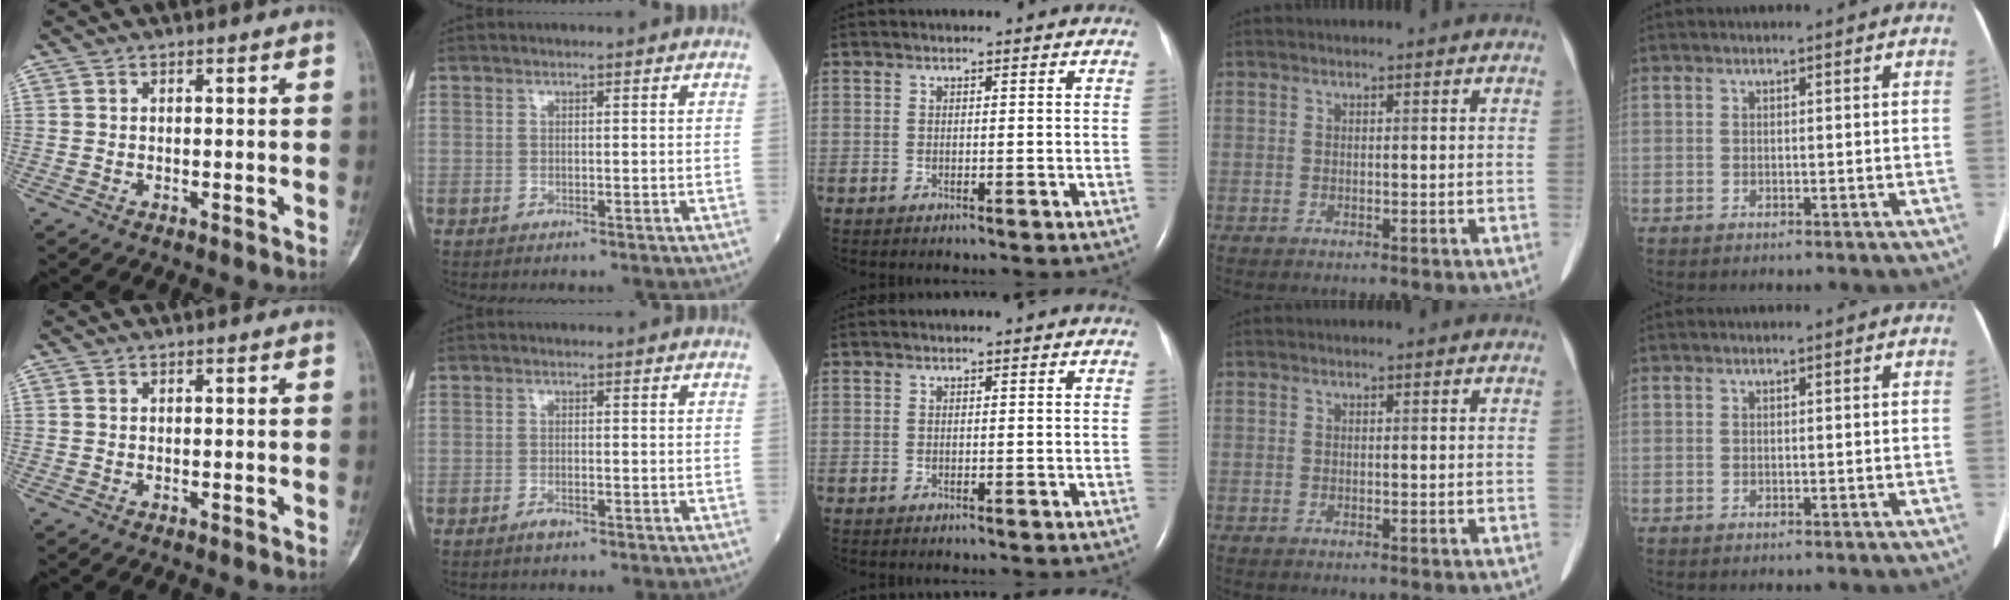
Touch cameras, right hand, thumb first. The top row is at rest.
{"index": {"total": 1.4, "force": [-0.7, 0.7, 0.9], "torque": [-0.015, -0.001, -0.005]}}